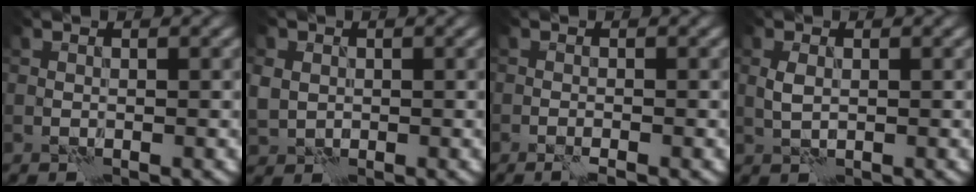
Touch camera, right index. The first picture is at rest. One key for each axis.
{"total": 2.3, "fx": 0.3, "fy": 2.1, "fz": 0.9, "tx": -0.028, "ty": 0.001, "tz": 0.007}
{"total": 1.2, "fx": -0.8, "fy": -0.2, "fz": 0.9, "tx": -0.017, "ty": 0.005, "tz": -0.017}
{"total": 1.4, "fx": 0.2, "fy": 0.8, "fz": 1.1, "tx": -0.027, "ty": 0.002, "tz": 0.005}